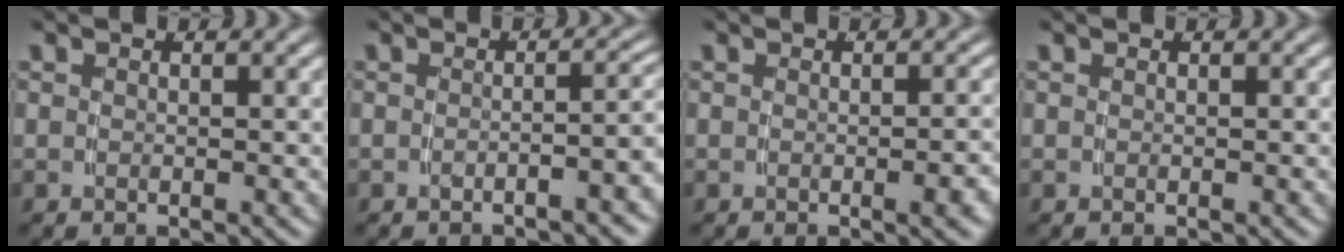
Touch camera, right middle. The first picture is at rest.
{"total": 2.9, "force": [-1.9, 0.1, 2.2], "torque": [-0.023, 0.002, -0.025]}
{"total": 1.4, "force": [-0.7, -0.2, 1.2], "torque": [-0.010, 0.011, -0.014]}
{"total": 0.0}